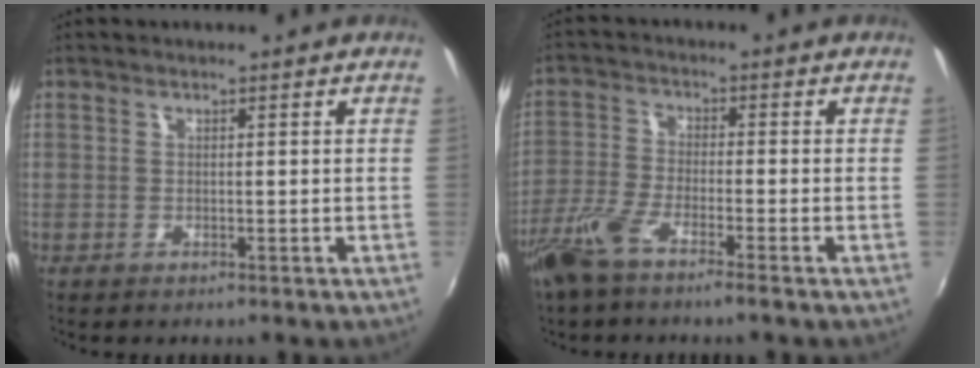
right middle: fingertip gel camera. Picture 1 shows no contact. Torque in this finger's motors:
{"motor_torque": [0.93, -0.93, 0.47, 0.10]}